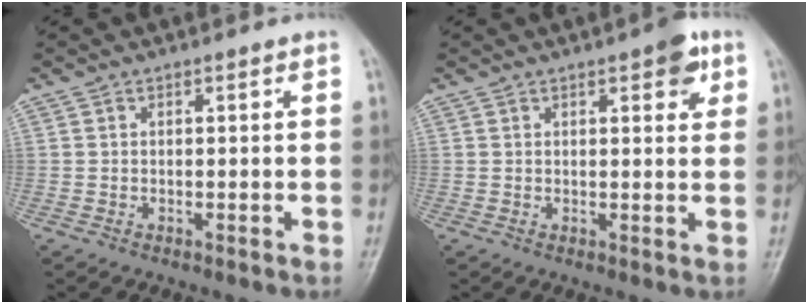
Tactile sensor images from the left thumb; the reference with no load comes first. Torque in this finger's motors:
{"motor_torque": [1.42, 1.05, 0.53, -0.20, 0.00]}